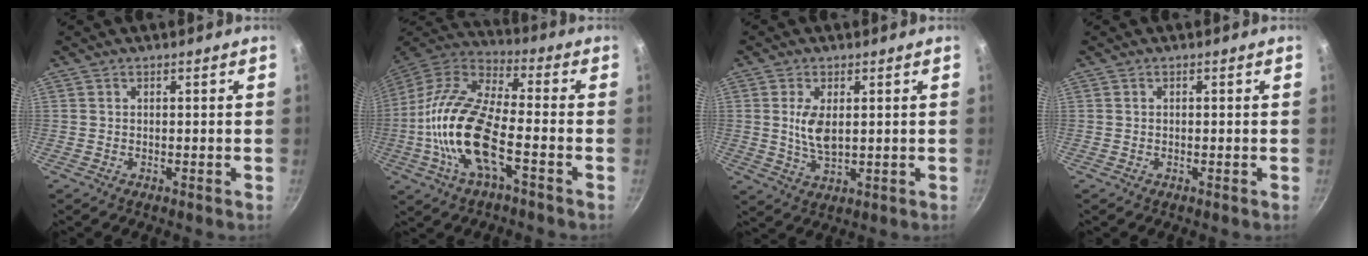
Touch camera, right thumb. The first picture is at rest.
{"total": 18.9, "force": [-4.9, 7.4, 16.7], "torque": [-0.349, 0.031, -0.094]}
{"total": 6.0, "force": [0.9, 3.0, 5.1], "torque": [-0.100, -0.010, 0.023]}
{"total": 0.0}